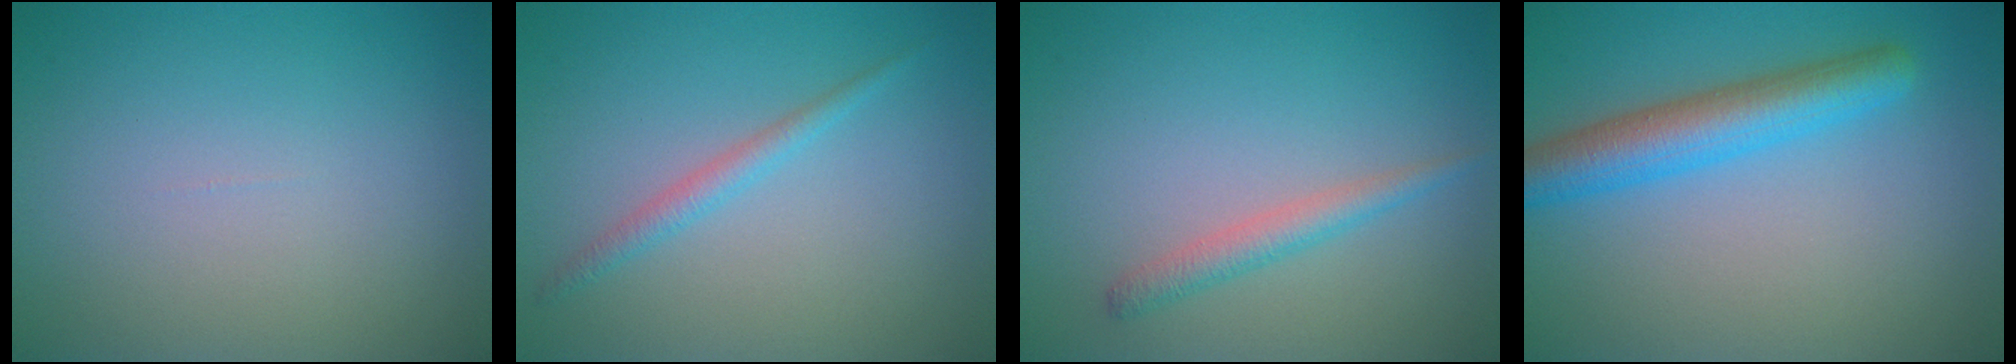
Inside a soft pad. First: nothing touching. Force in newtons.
{"total": 1.5, "press": 1.5, "slide": 0.1}
{"total": 1.9, "press": 1.9, "slide": 0.0}
{"total": 5.1, "press": 5.1, "slide": 0.2}